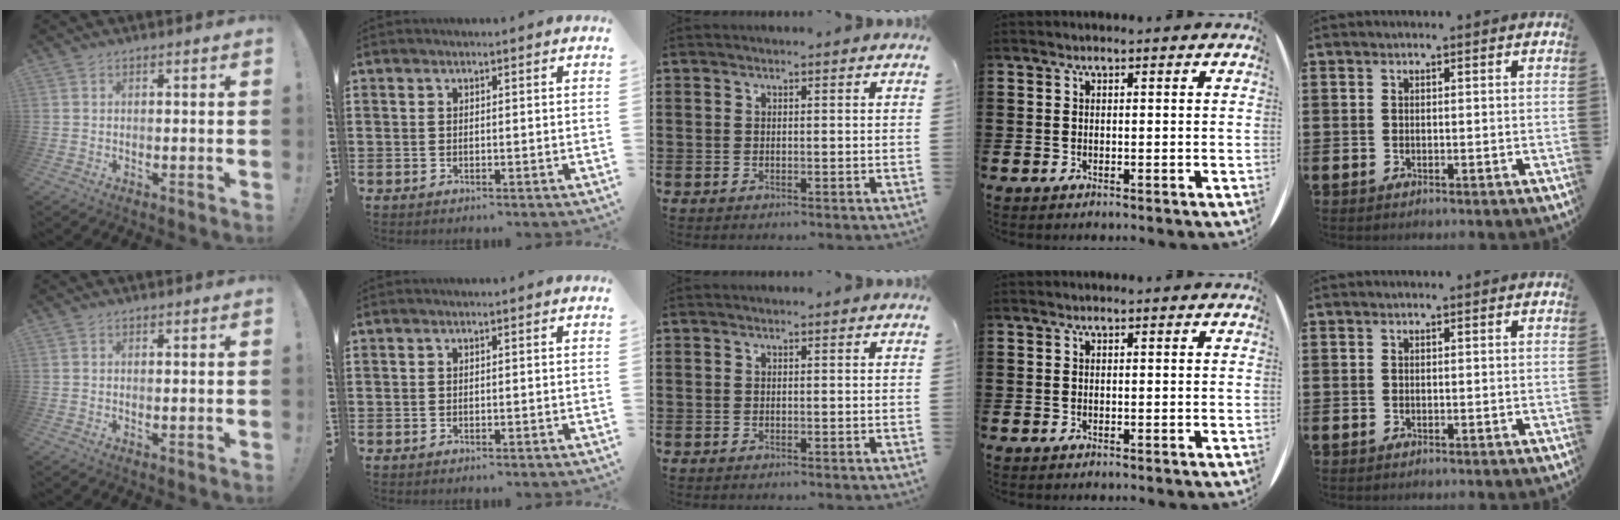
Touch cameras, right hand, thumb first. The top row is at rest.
{"thumb": {"total": 0.6, "force": [0.4, 0.0, 0.4], "torque": [-0.001, -0.004, 0.006]}}